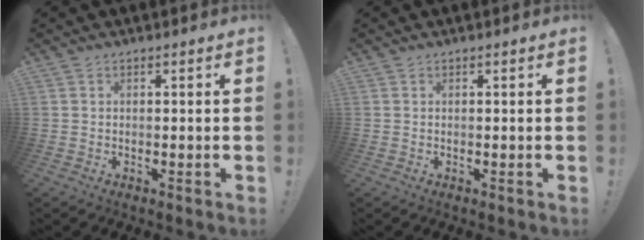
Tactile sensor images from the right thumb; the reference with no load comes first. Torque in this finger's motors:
{"motor_torque": [-0.04, -0.17, 0.16, 0.01, -0.04]}